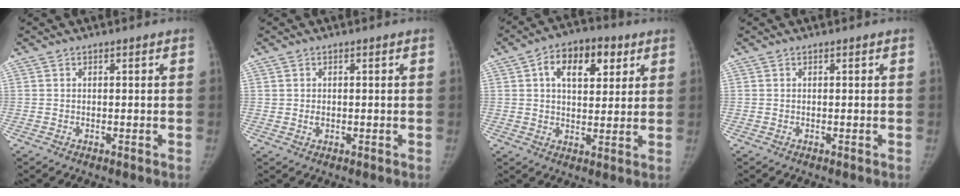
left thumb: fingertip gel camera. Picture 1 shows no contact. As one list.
[{"total": 1.2, "force": [0.0, 0.9, 0.9], "torque": [-0.011, 0.000, 0.003]}, {"total": 11.6, "force": [4.4, 6.6, 8.4], "torque": [-0.101, 0.001, 0.064]}, {"total": 0.0}]